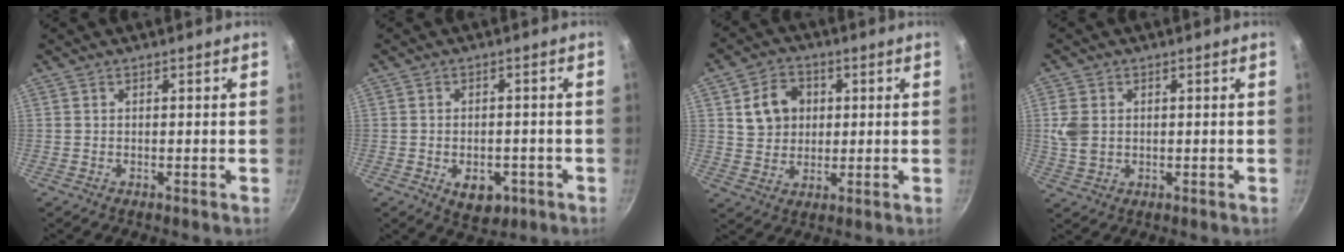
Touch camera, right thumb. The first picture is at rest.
{"total": 6.6, "force": [-2.5, 4.3, 4.4], "torque": [-0.040, 0.008, -0.025]}
{"total": 8.7, "force": [2.0, 7.3, 4.3], "torque": [-0.047, 0.005, 0.034]}
{"total": 5.3, "force": [0.7, 4.1, 3.3], "torque": [-0.061, -0.001, 0.017]}